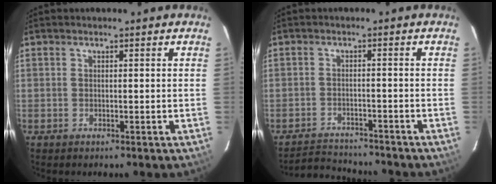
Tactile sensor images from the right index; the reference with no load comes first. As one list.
[{"total": 7.2, "force": [-6.9, 1.6, 0.8], "torque": [-0.037, 0.009, -0.108]}]